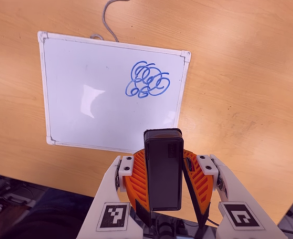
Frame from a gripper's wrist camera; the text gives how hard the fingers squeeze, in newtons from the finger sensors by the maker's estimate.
{"total": 6.1, "left": 5.5, "right": 6.7}